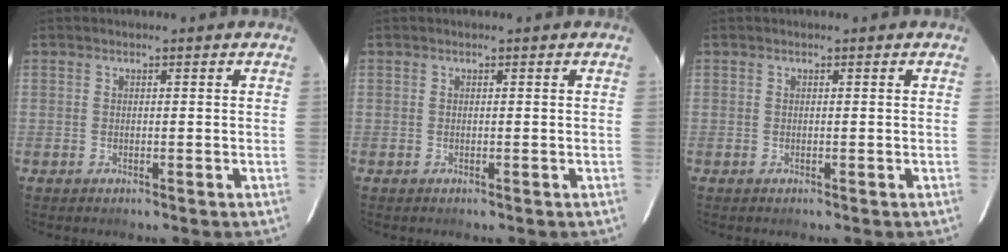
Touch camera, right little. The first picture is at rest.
{"total": 0.0}
{"total": 0.0}